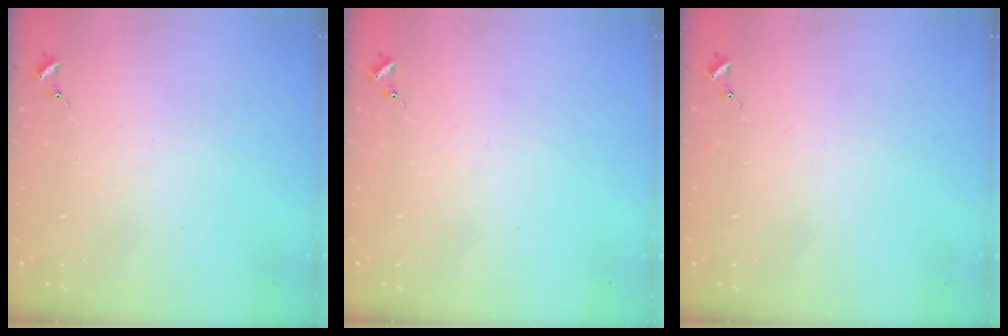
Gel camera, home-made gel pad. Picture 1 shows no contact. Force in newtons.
{"total": 0.0}
{"total": 0.0}